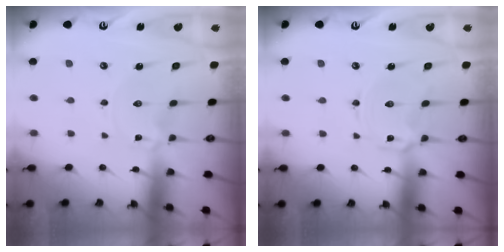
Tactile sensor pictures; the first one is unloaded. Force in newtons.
{"total": 2.6, "press": 2.6, "slide": 0.3}